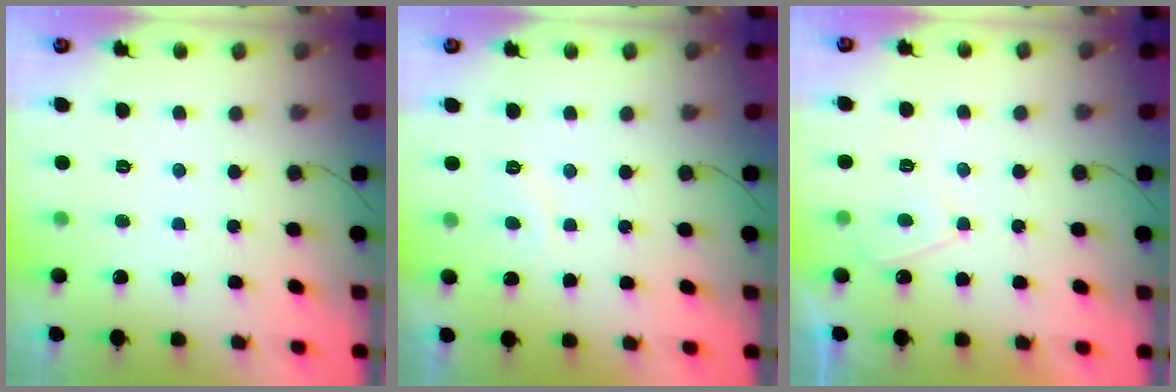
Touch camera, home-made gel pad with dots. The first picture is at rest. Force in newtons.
{"total": 0.8, "press": 0.5, "slide": 0.6}
{"total": 2.3, "press": 2.2, "slide": 0.5}